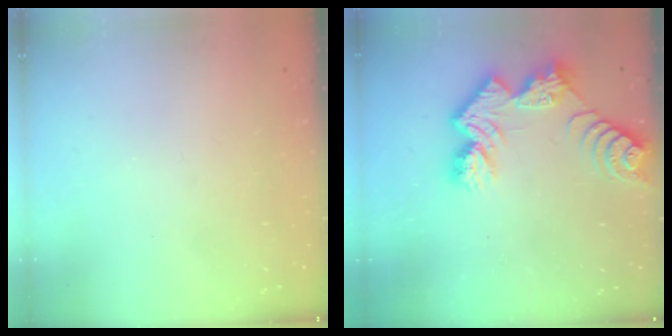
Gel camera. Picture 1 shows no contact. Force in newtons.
{"total": 10.9, "press": 10.9, "slide": 0.8}